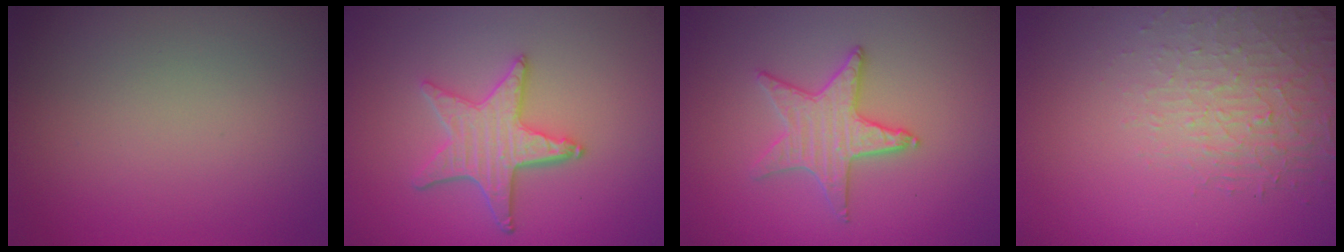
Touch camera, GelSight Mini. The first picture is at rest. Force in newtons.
{"total": 4.4, "press": 3.7, "slide": 2.4}
{"total": 3.1, "press": 3.1, "slide": 0.2}
{"total": 1.9, "press": 1.4, "slide": 1.3}